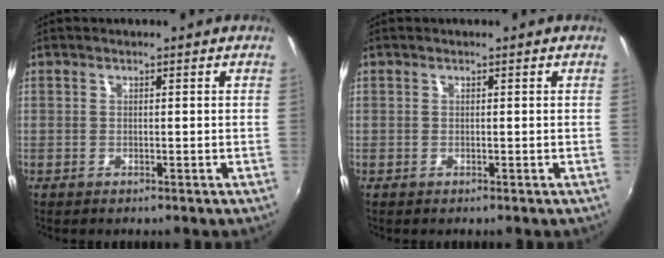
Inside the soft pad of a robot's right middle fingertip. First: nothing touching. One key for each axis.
{"total": 0.0}